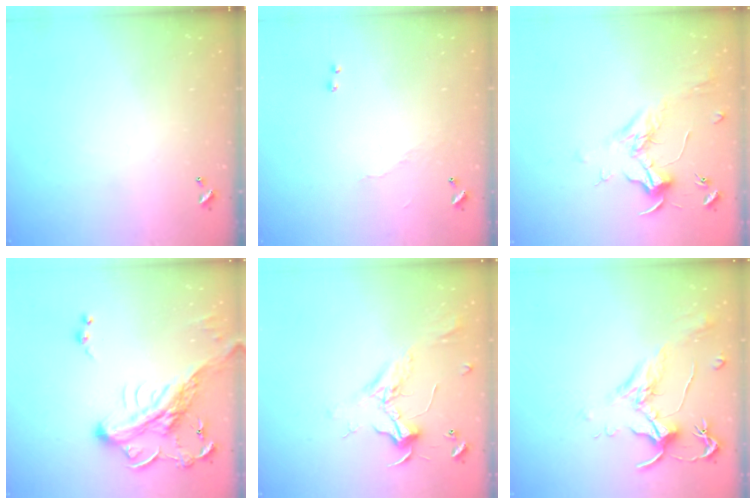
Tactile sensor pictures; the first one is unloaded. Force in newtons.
{"total": 5.8, "press": 5.8, "slide": 0.5}
{"total": 1.9, "press": 1.7, "slide": 0.8}
{"total": 6.2, "press": 6.0, "slide": 1.5}
{"total": 2.3, "press": 2.2, "slide": 0.6}
{"total": 1.9, "press": 1.9, "slide": 0.6}